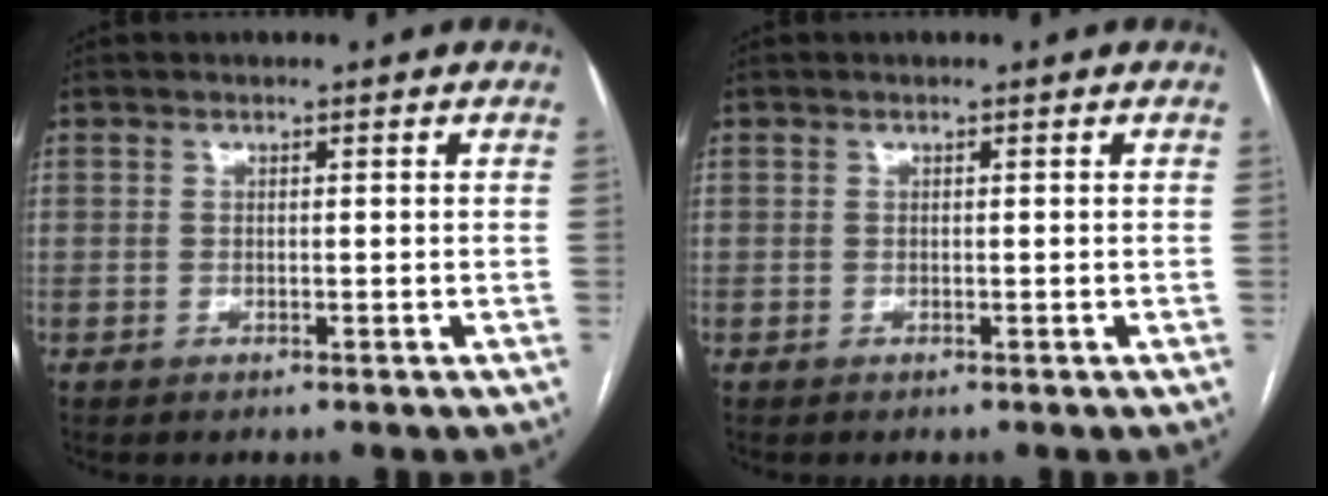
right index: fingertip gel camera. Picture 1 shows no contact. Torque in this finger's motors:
{"motor_torque": [0.00, 0.00, 0.00, 0.00]}